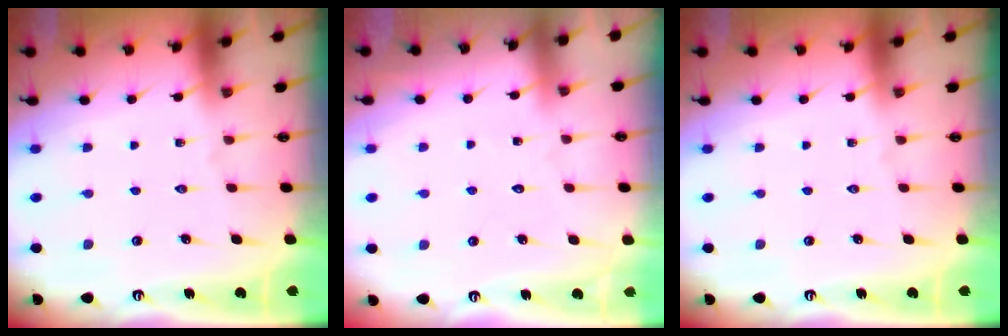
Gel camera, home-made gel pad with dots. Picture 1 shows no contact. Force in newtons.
{"total": 3.3, "press": 3.3, "slide": 0.2}
{"total": 0.0}